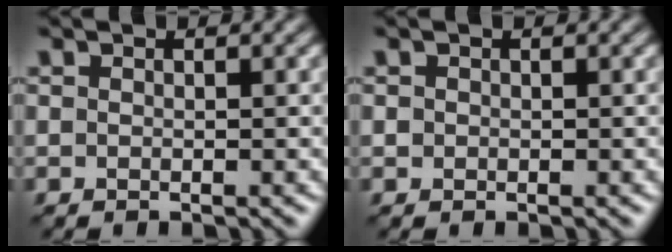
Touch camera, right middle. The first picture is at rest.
{"total": 0.6, "force": [0.2, 0.5, 0.2], "torque": [-0.002, 0.007, 0.006]}